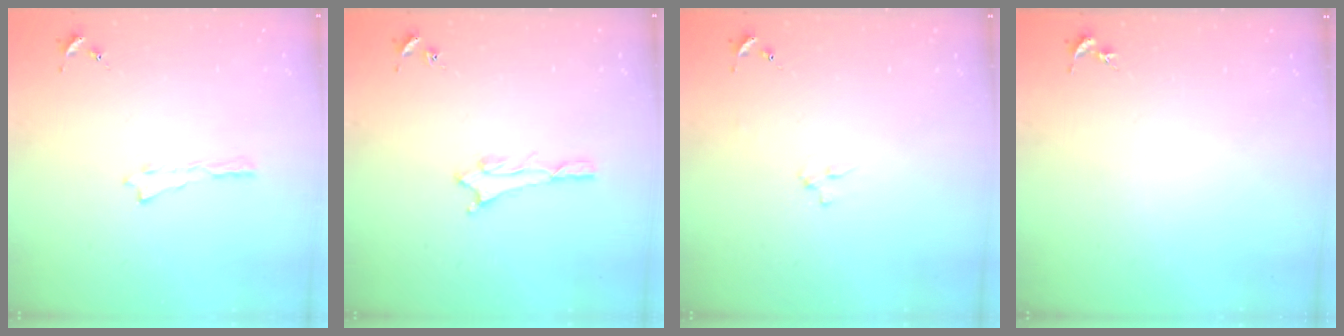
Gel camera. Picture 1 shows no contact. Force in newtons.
{"total": 1.5, "press": 1.5, "slide": 0.1}
{"total": 2.3, "press": 2.3, "slide": 0.3}
{"total": 0.0}